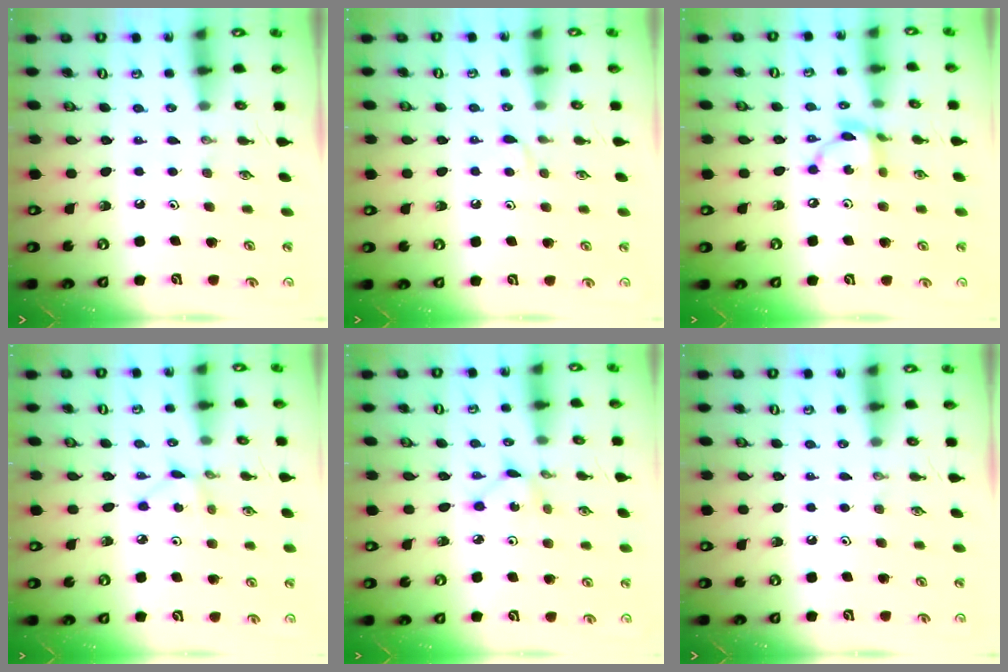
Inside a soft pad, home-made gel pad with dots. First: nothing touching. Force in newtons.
{"total": 3.7, "press": 3.7, "slide": 0.4}
{"total": 8.4, "press": 8.4, "slide": 0.2}
{"total": 2.3, "press": 2.3, "slide": 0.0}
{"total": 3.5, "press": 3.5, "slide": 0.2}
{"total": 0.0}